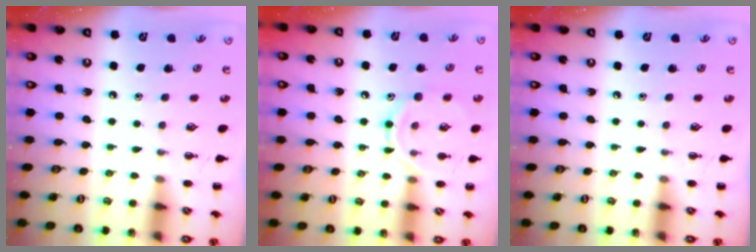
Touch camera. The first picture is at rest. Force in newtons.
{"total": 10.3, "press": 10.3, "slide": 0.9}
{"total": 0.0}